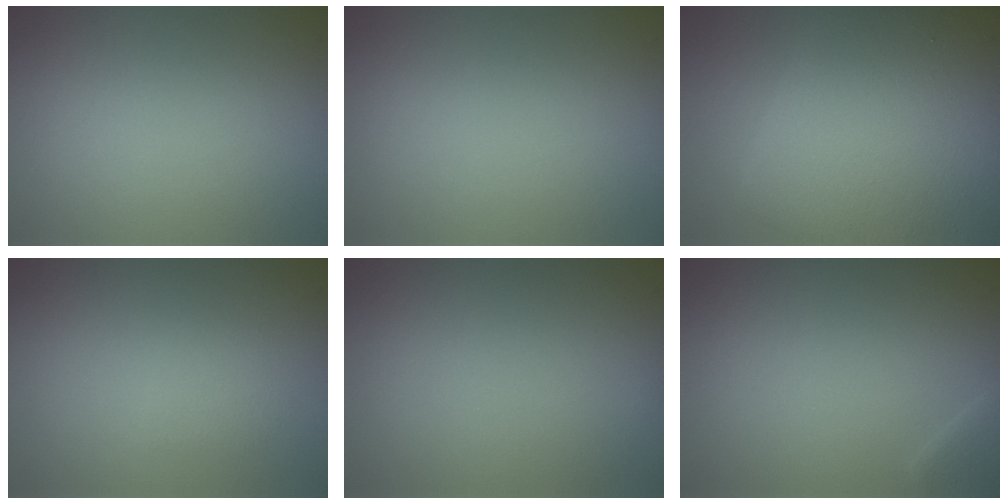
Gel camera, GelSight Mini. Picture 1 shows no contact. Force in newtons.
{"total": 0.0}
{"total": 14.8, "press": 14.8, "slide": 0.4}
{"total": 1.2, "press": 1.2, "slide": 0.0}
{"total": 0.0}
{"total": 1.7, "press": 1.7, "slide": 0.1}